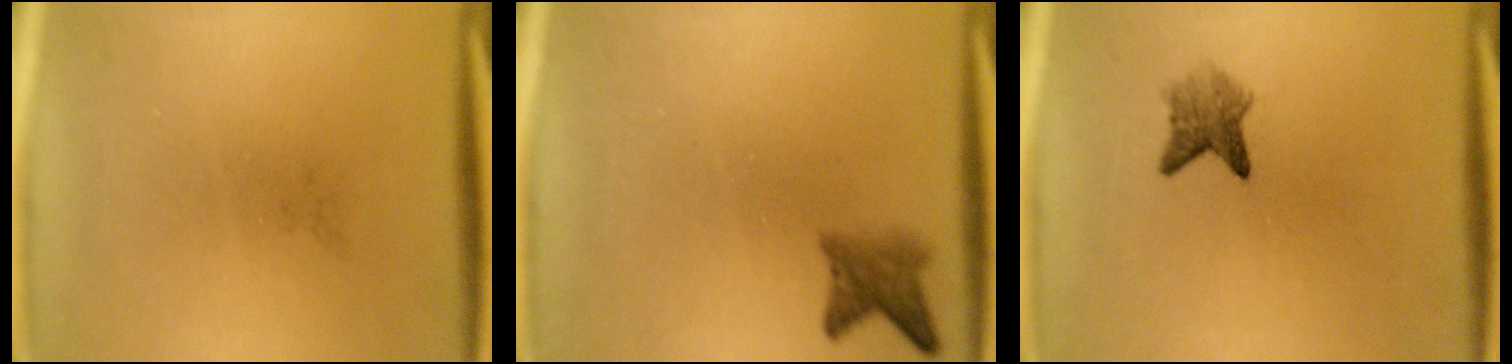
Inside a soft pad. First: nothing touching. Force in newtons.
{"total": 2.8}
{"total": 2.9}